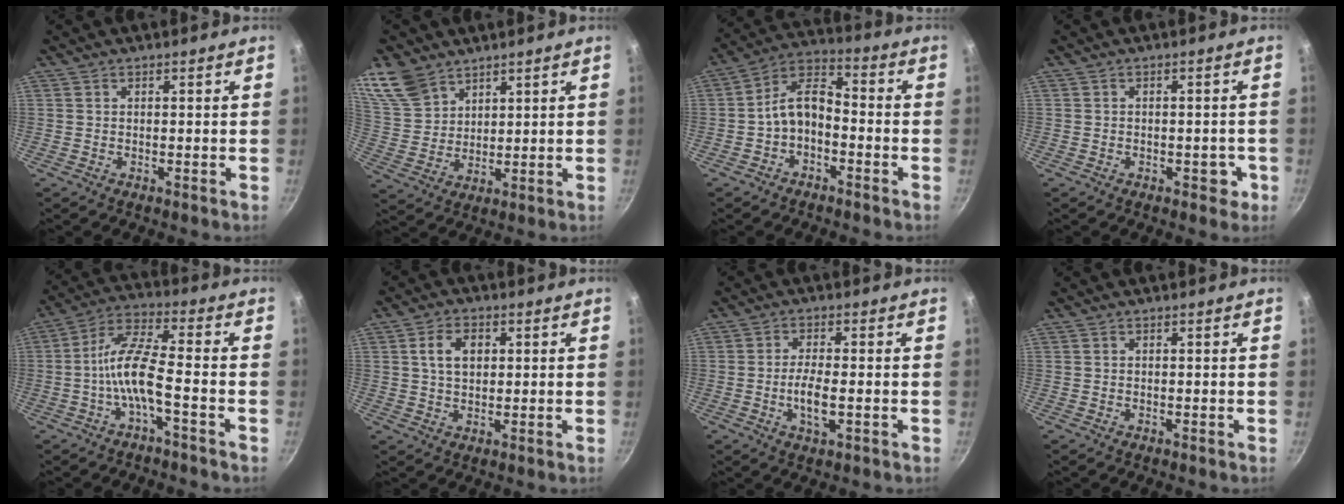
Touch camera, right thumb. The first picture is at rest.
{"total": 10.4, "force": [7.5, 6.4, 3.5], "torque": [-0.049, -0.027, 0.161]}
{"total": 8.8, "force": [-2.7, 5.5, 6.2], "torque": [-0.102, 0.055, -0.058]}
{"total": 3.2, "force": [-1.2, 2.2, 1.9], "torque": [0.000, 0.017, -0.009]}
{"total": 9.5, "force": [-3.1, 2.3, 8.7], "torque": [-0.186, 0.037, -0.067]}
{"total": 6.0, "force": [1.5, 4.1, 4.2], "torque": [-0.059, 0.004, 0.028]}
{"total": 5.4, "force": [-1.1, 1.8, 5.0], "torque": [-0.099, 0.004, -0.022]}
{"total": 0.0}